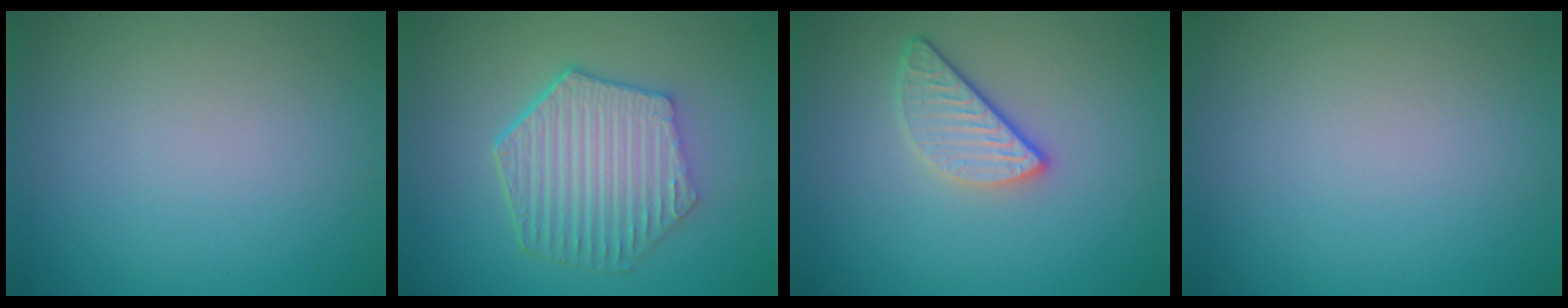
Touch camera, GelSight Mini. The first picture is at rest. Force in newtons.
{"total": 6.1, "press": 4.8, "slide": 3.8}
{"total": 2.9, "press": 2.3, "slide": 1.7}
{"total": 0.0}